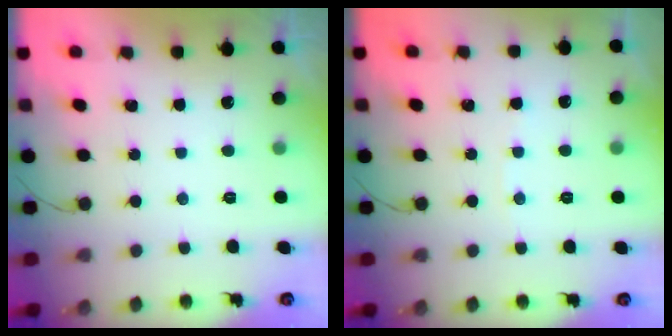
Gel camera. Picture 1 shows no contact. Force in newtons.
{"total": 2.3, "press": 2.3, "slide": 0.3}